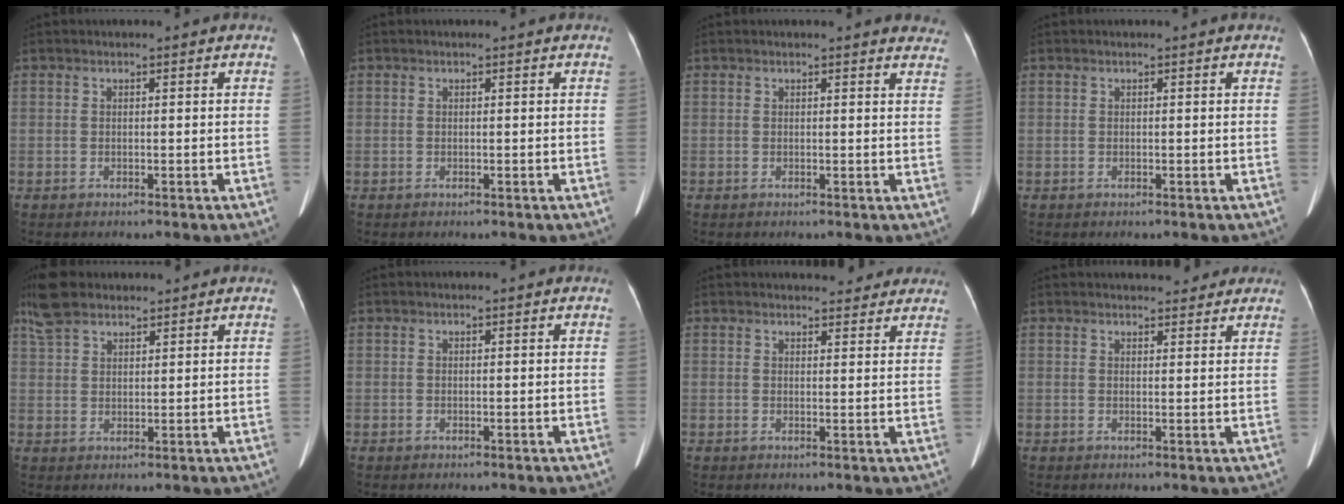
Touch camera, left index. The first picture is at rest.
{"total": 0.0}
{"total": 5.3, "force": [5.2, 1.0, 0.7], "torque": [0.014, -0.021, 0.023]}
{"total": 0.0}
{"total": 7.3, "force": [5.8, 2.7, 3.4], "torque": [-0.080, 0.025, 0.118]}
{"total": 0.0}
{"total": 7.6, "force": [7.0, 2.1, 2.1], "torque": [-0.010, 0.004, 0.073]}
{"total": 7.2, "force": [6.6, 1.9, 2.2], "torque": [-0.017, 0.010, 0.074]}